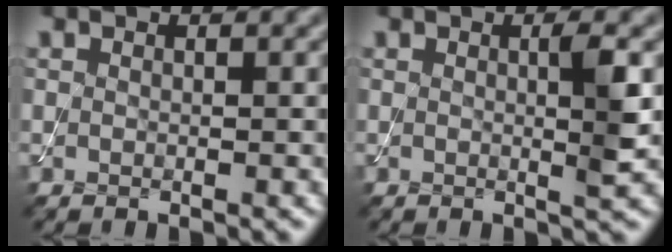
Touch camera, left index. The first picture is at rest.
{"total": 2.5, "force": [0.2, 0.3, 2.5], "torque": [-0.037, -0.003, -0.002]}